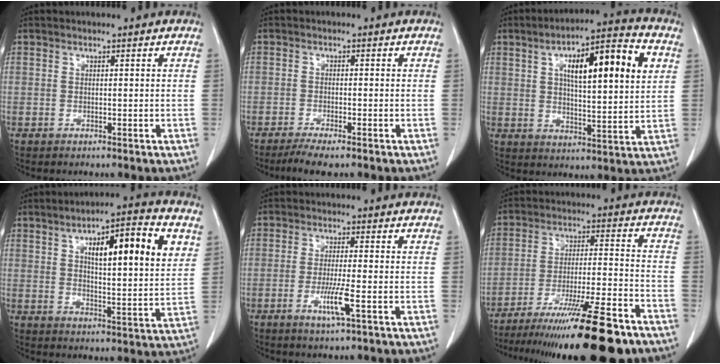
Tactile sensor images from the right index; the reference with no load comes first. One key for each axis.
{"total": 4.4, "fx": -3.4, "fy": 0.3, "fz": 2.8, "tx": -0.047, "ty": -0.009, "tz": -0.057}
{"total": 16.1, "fx": 5.2, "fy": 3.4, "fz": 14.8, "tx": -0.230, "ty": 0.023, "tz": 0.077}
{"total": 15.3, "fx": 6.1, "fy": 2.9, "fz": 13.7, "tx": -0.202, "ty": 0.010, "tz": 0.088}
{"total": 5.0, "fx": -1.9, "fy": -0.2, "fz": 4.6, "tx": -0.089, "ty": -0.012, "tz": -0.036}
{"total": 22.3, "fx": -17.2, "fy": 1.2, "fz": 14.2, "tx": -0.184, "ty": -0.021, "tz": -0.272}